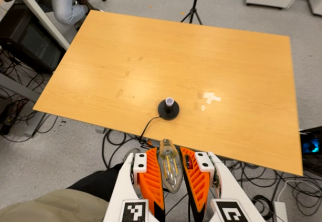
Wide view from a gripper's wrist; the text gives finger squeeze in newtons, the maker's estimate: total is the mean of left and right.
{"total": 19.6, "left": 21.3, "right": 17.9}